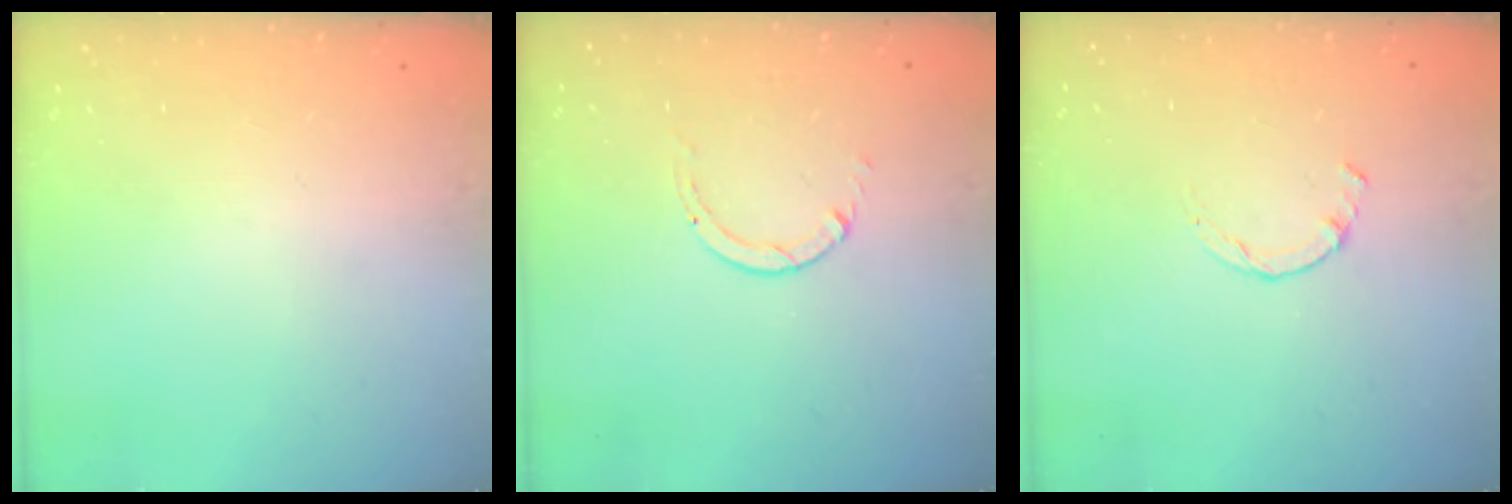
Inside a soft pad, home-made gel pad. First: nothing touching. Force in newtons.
{"total": 0.9, "press": 0.9, "slide": 0.1}
{"total": 0.0}